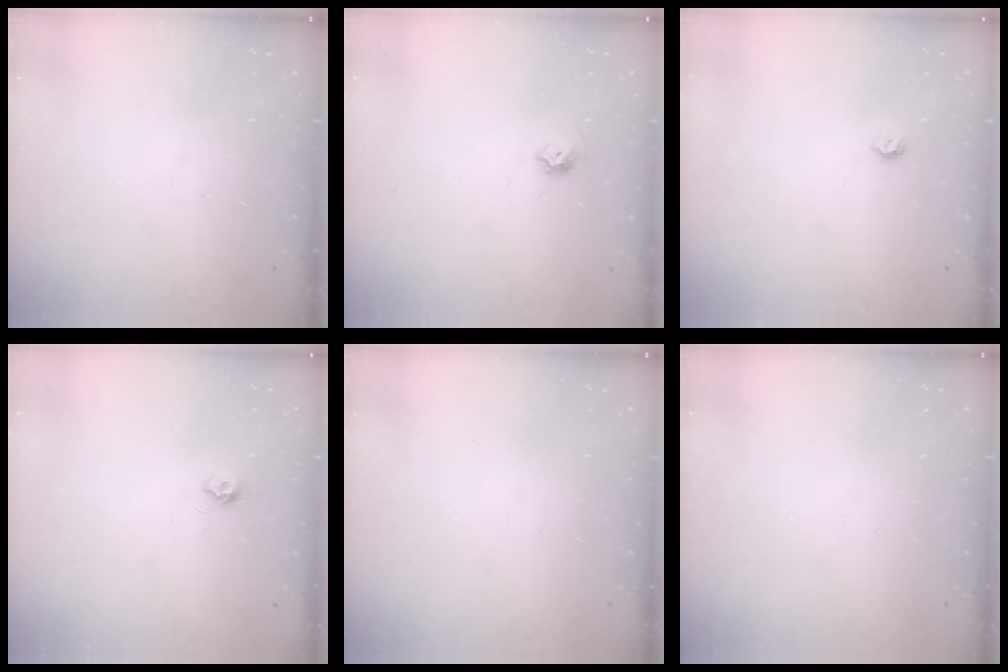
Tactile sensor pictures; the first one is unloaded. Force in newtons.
{"total": 6.1, "press": 6.0, "slide": 1.1}
{"total": 5.5, "press": 5.5, "slide": 0.5}
{"total": 6.4, "press": 6.3, "slide": 0.6}
{"total": 0.0}
{"total": 0.0}